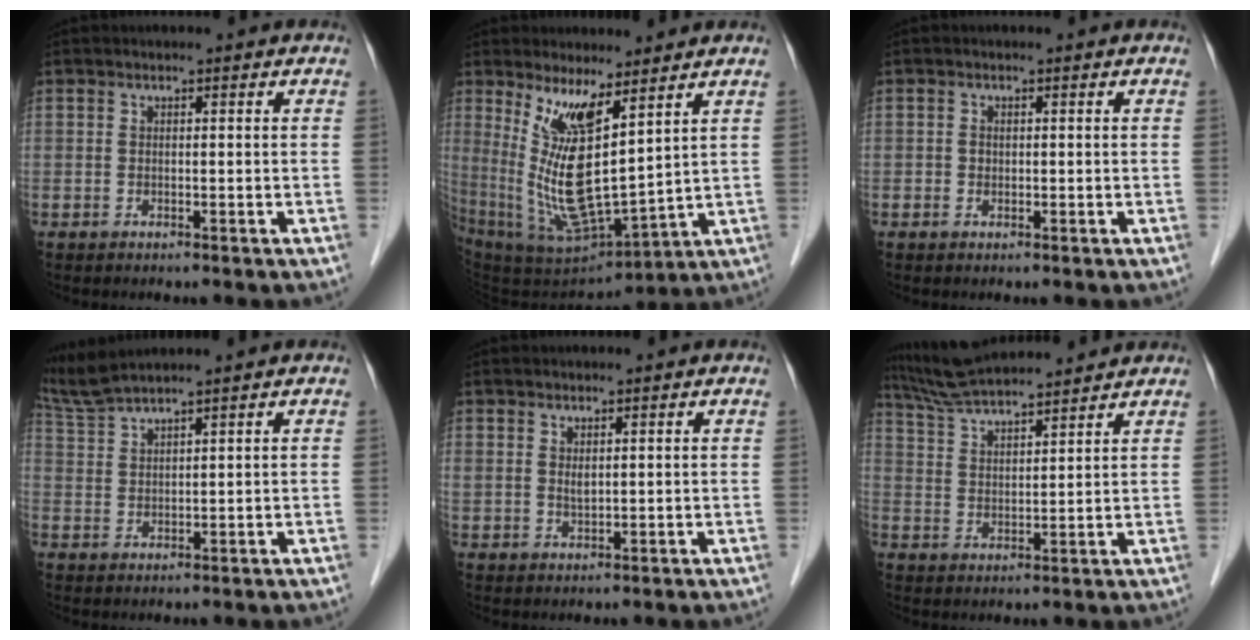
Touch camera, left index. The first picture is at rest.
{"total": 12.4, "force": [5.3, 2.4, 11.0], "torque": [-0.226, -0.022, 0.113]}
{"total": 0.7, "force": [-0.1, 0.6, 0.3], "torque": [-0.007, 0.001, -0.001]}
{"total": 5.5, "force": [5.1, -1.4, 1.6], "torque": [-0.053, 0.010, 0.112]}
{"total": 1.5, "force": [0.8, 0.7, 1.0], "torque": [-0.025, -0.004, 0.023]}
{"total": 12.9, "force": [11.9, 1.1, 4.8], "torque": [-0.093, 0.029, 0.205]}